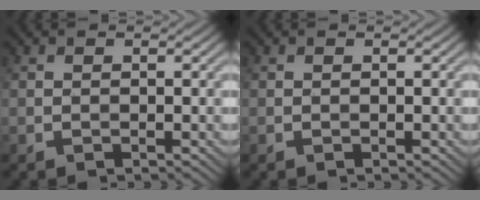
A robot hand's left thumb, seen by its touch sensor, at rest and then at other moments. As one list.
[{"total": 0.0}]